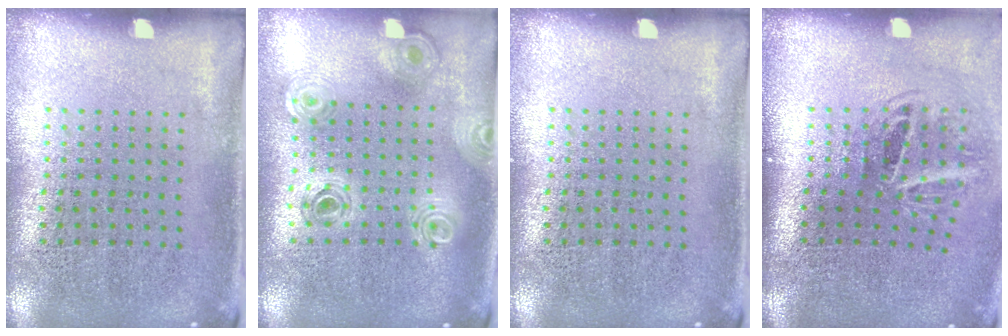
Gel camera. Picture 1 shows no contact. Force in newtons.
{"total": 0.8, "press": 0.8, "slide": 0.1}
{"total": 0.0}
{"total": 2.0, "press": 1.3, "slide": 1.5}